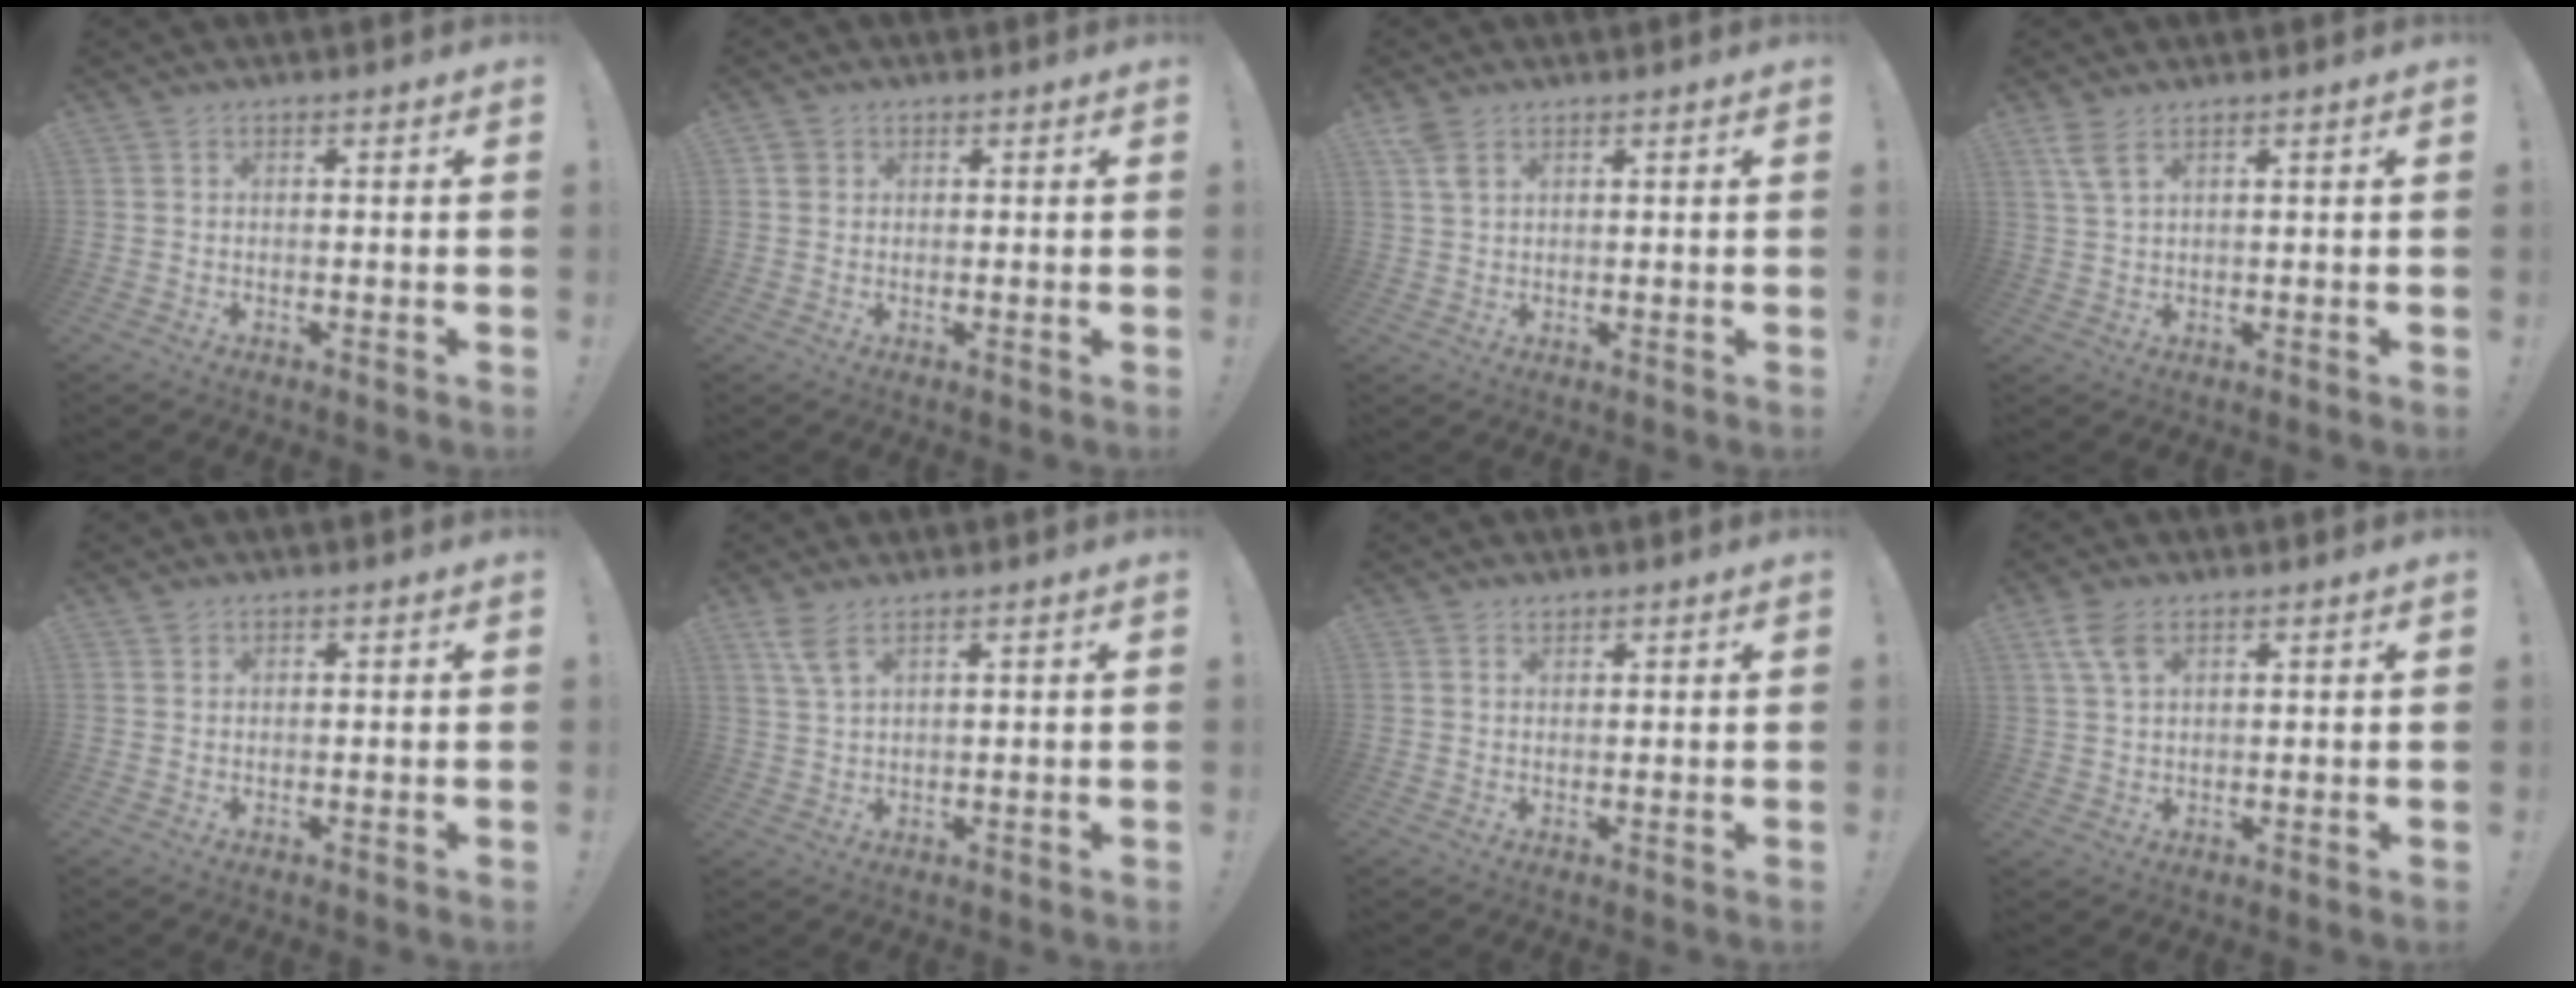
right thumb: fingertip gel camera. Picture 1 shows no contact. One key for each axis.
{"total": 1.8, "fx": 0.8, "fy": 1.6, "fz": 0.4, "tx": -0.010, "ty": 0.002, "tz": 0.016}
{"total": 3.9, "fx": 2.3, "fy": 2.0, "fz": 2.4, "tx": -0.037, "ty": -0.012, "tz": 0.041}
{"total": 4.5, "fx": 2.6, "fy": 1.4, "fz": 3.4, "tx": -0.079, "ty": -0.001, "tz": 0.050}
{"total": 0.8, "fx": 0.7, "fy": 0.5, "fz": 0.0, "tx": -0.001, "ty": -0.001, "tz": 0.014}
{"total": 4.8, "fx": 2.9, "fy": 1.1, "fz": 3.6, "tx": -0.075, "ty": -0.007, "tz": 0.053}
{"total": 1.1, "fx": 1.0, "fy": 0.5, "fz": 0.2, "tx": 0.012, "ty": -0.009, "tz": 0.015}
{"total": 5.9, "fx": 3.2, "fy": 2.8, "fz": 4.2, "tx": -0.080, "ty": -0.007, "tz": 0.061}